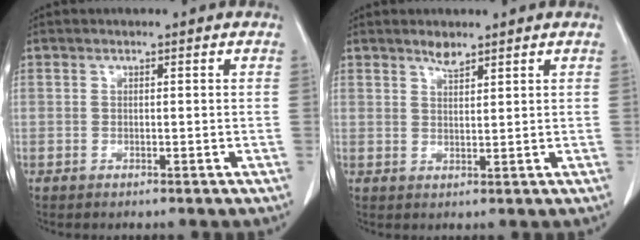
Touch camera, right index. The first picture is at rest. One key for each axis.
{"total": 2.0, "fx": 1.8, "fy": 0.4, "fz": 0.8, "tx": -0.018, "ty": -0.001, "tz": 0.035}